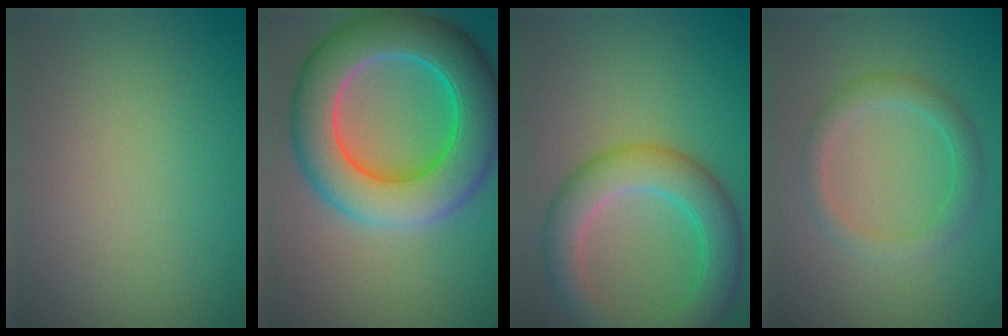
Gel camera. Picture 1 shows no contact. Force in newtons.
{"total": 10.8, "press": 10.8, "slide": 0.4}
{"total": 5.9, "press": 5.9, "slide": 0.2}
{"total": 2.4, "press": 2.4, "slide": 0.1}